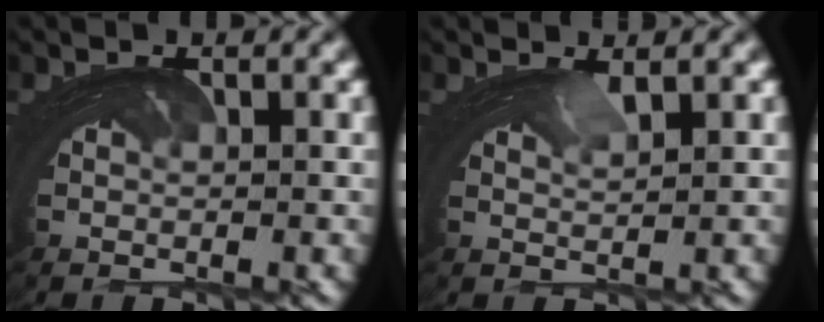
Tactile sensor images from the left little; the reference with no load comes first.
{"total": 2.7, "force": [1.5, -1.9, -1.3], "torque": [0.026, 0.010, 0.018]}